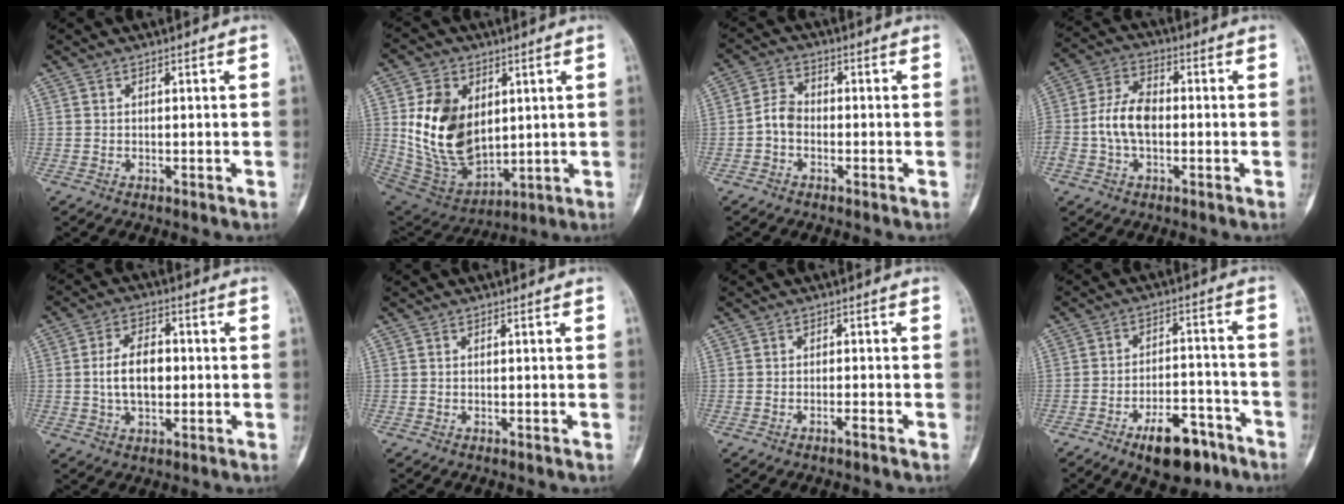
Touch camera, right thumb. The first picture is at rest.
{"total": 17.6, "force": [2.9, 12.0, 12.6], "torque": [-0.196, -0.022, 0.076]}
{"total": 4.1, "force": [-1.3, 2.9, 2.6], "torque": [-0.040, 0.016, -0.035]}
{"total": 8.9, "force": [-1.2, 5.5, 6.9], "torque": [-0.137, 0.028, -0.030]}
{"total": 8.2, "force": [-0.1, 4.9, 6.6], "torque": [-0.108, 0.012, -0.004]}
{"total": 0.0}
{"total": 1.1, "force": [-0.8, -0.1, 0.7], "torque": [-0.016, 0.005, -0.015]}
{"total": 11.7, "force": [-7.4, 5.3, 7.4], "torque": [-0.088, 0.056, -0.109]}